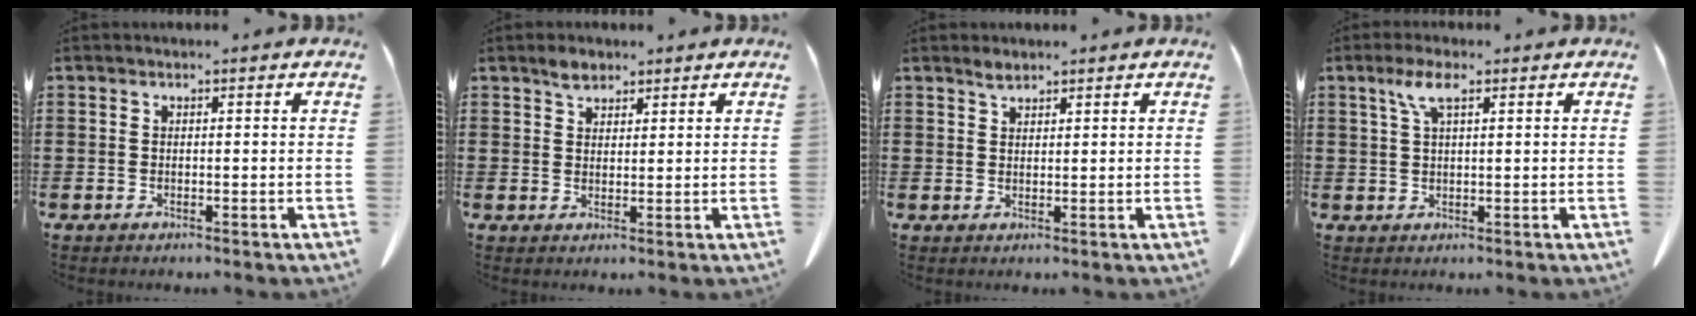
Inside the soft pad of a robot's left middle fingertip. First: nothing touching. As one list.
[{"total": 2.5, "force": [2.0, 1.2, 0.9], "torque": [-0.014, 0.000, 0.035]}, {"total": 1.8, "force": [1.5, 0.5, 0.8], "torque": [-0.019, 0.001, 0.027]}, {"total": 4.2, "force": [2.1, 1.1, 3.5], "torque": [-0.075, 0.009, 0.035]}]